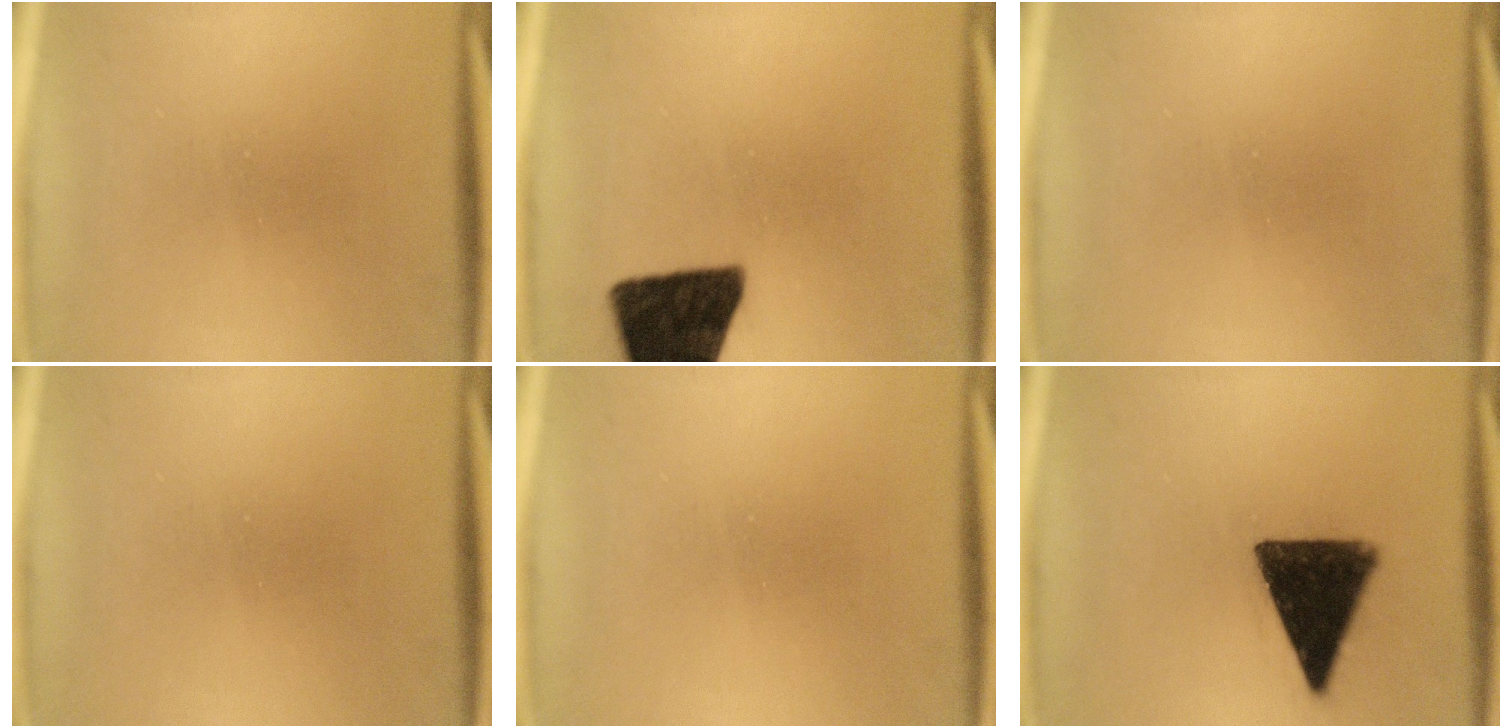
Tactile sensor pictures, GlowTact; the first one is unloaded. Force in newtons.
{"total": 16.8}
{"total": 0.0}
{"total": 0.0}
{"total": 0.0}
{"total": 12.9}